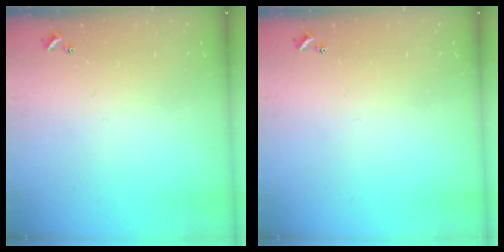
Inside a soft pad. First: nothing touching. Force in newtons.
{"total": 0.0}